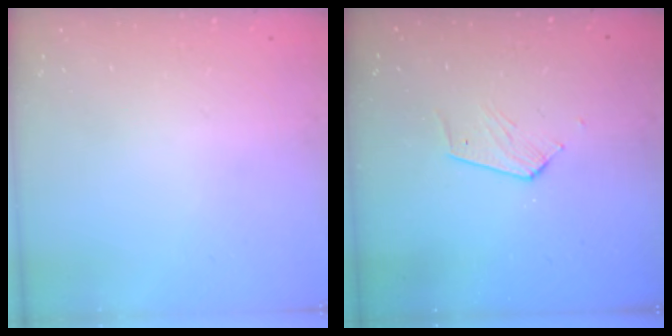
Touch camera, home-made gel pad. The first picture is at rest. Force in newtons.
{"total": 4.4, "press": 4.4, "slide": 0.4}